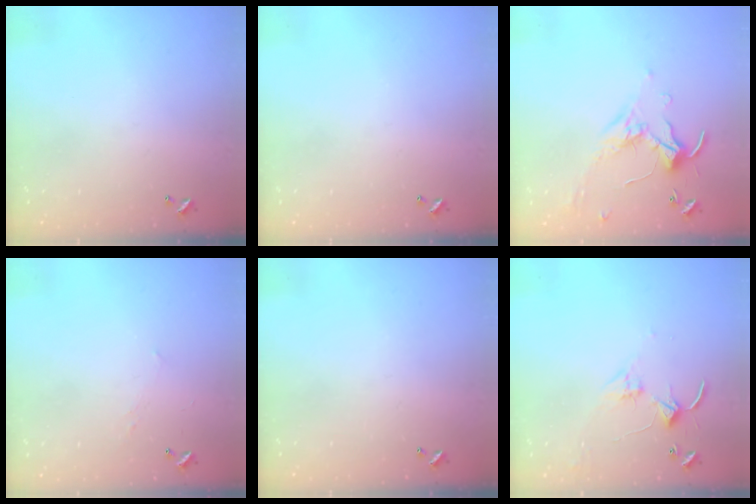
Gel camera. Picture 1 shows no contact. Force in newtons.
{"total": 0.0}
{"total": 0.0}
{"total": 2.9, "press": 2.8, "slide": 0.4}
{"total": 0.0}
{"total": 2.8, "press": 2.8, "slide": 0.4}